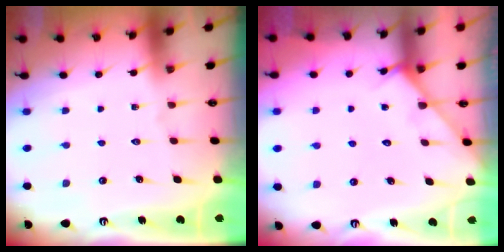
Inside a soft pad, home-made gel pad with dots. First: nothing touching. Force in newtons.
{"total": 3.7, "press": 3.7, "slide": 0.5}